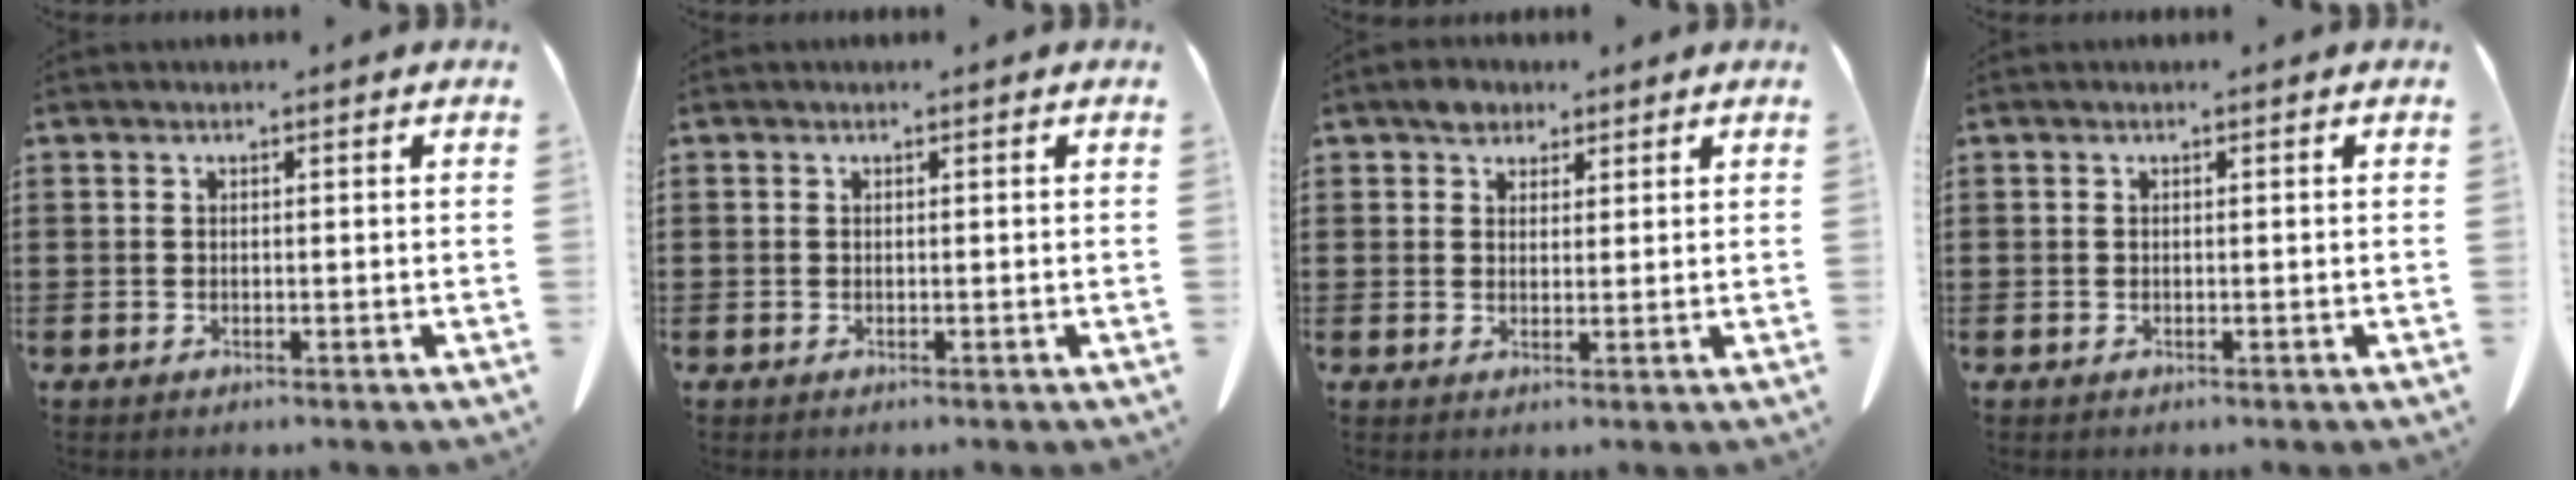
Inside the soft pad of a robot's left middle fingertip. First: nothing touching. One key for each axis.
{"total": 0.0}
{"total": 3.0, "fx": 2.3, "fy": 1.8, "fz": 0.6, "tx": -0.011, "ty": 0.003, "tz": 0.044}
{"total": 0.0}